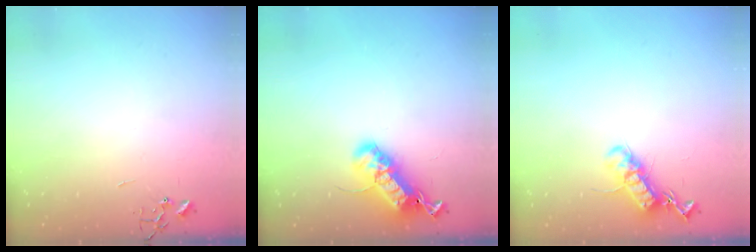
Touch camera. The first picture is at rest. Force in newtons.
{"total": 21.0, "press": 21.0, "slide": 0.4}
{"total": 13.3, "press": 13.3, "slide": 0.3}